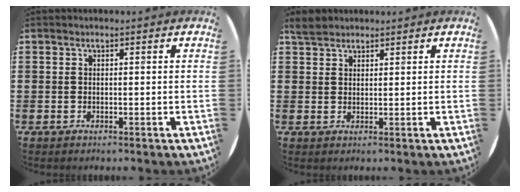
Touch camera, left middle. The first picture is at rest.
{"total": 2.3, "force": [2.1, 0.9, 0.4], "torque": [-0.005, 0.004, 0.040]}